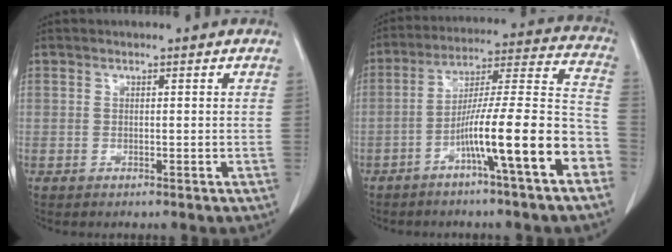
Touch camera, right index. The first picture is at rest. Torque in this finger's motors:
{"motor_torque": [0.79, -0.51, 0.46, 0.20]}